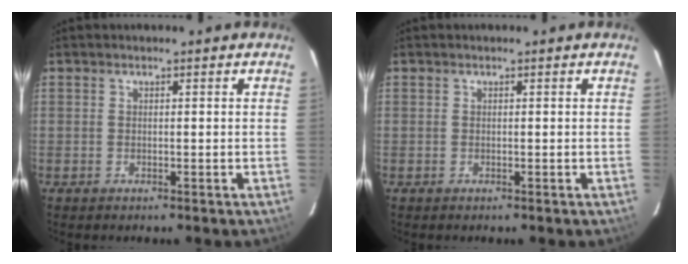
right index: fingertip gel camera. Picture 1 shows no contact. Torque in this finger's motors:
{"motor_torque": [-0.02, -0.01, 0.04, -0.01]}